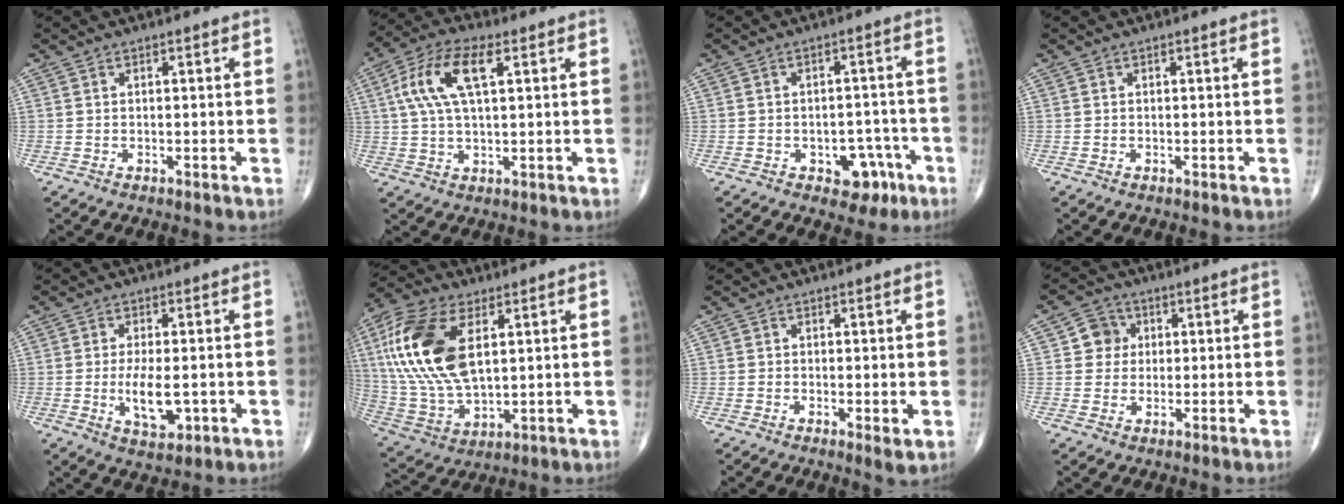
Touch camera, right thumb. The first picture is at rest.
{"total": 11.7, "force": [3.4, 5.0, 10.1], "torque": [-0.212, 0.018, 0.063]}
{"total": 6.6, "force": [-3.1, 4.4, 3.9], "torque": [-0.016, 0.025, -0.036]}
{"total": 0.0}
{"total": 7.1, "force": [-1.1, 3.2, 6.3], "torque": [-0.109, -0.012, -0.013]}
{"total": 21.2, "force": [5.7, 11.1, 17.1], "torque": [-0.357, -0.014, 0.106]}
{"total": 2.2, "force": [-0.3, 0.6, 2.1], "torque": [-0.038, -0.010, -0.009]}
{"total": 4.9, "force": [1.0, 4.7, 1.2], "torque": [0.010, 0.005, 0.010]}